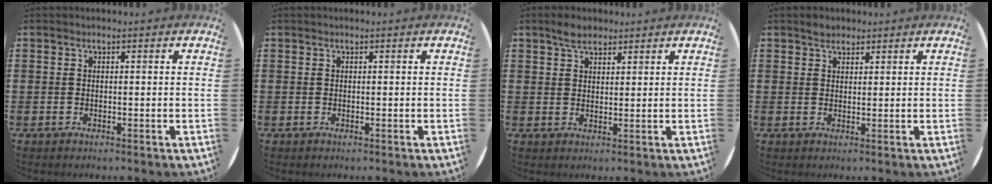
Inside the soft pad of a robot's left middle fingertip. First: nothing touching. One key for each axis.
{"total": 0.0}
{"total": 2.9, "fx": 2.5, "fy": 1.3, "fz": 0.9, "tx": -0.013, "ty": 0.004, "tz": 0.044}
{"total": 1.7, "fx": 1.5, "fy": 0.7, "fz": 0.1, "tx": 0.006, "ty": 0.001, "tz": 0.027}